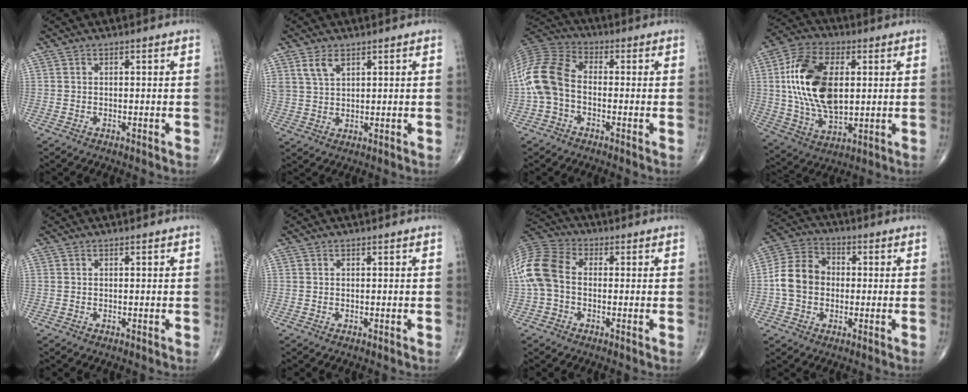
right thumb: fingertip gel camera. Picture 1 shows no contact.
{"total": 4.4, "force": [2.7, 2.3, 2.6], "torque": [-0.049, -0.010, 0.060]}
{"total": 12.6, "force": [-1.7, 8.2, 9.3], "torque": [-0.201, 0.034, -0.045]}
{"total": 19.0, "force": [2.6, 10.9, 15.4], "torque": [-0.286, -0.003, 0.051]}
{"total": 0.0}
{"total": 0.0}
{"total": 11.8, "force": [-0.4, 8.1, 8.5], "torque": [-0.188, 0.030, -0.019]}
{"total": 9.9, "force": [-0.7, 8.0, 5.8], "torque": [-0.096, 0.031, -0.023]}